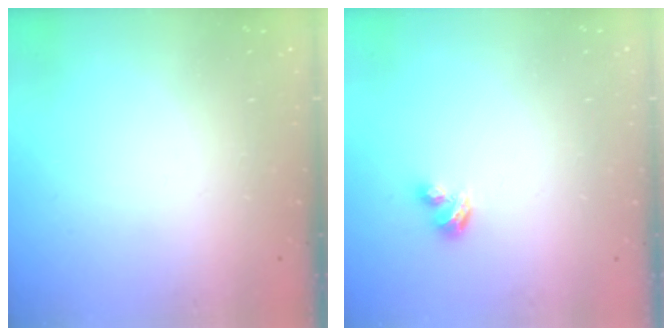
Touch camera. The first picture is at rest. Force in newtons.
{"total": 3.1, "press": 3.1, "slide": 0.5}